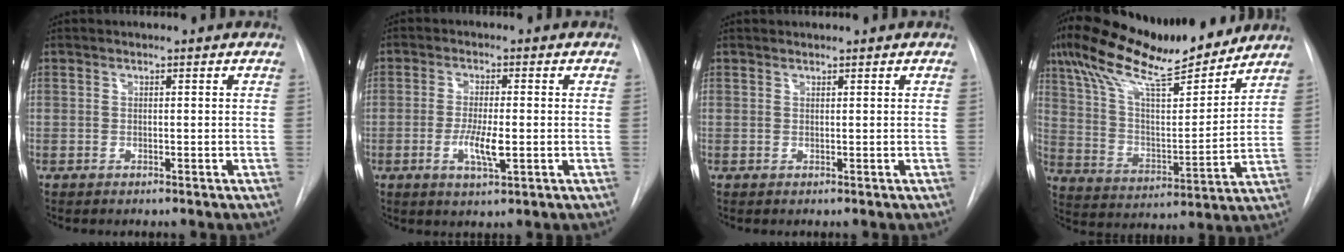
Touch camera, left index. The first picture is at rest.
{"total": 4.9, "force": [-1.2, 0.9, 4.7], "torque": [-0.092, -0.008, -0.018]}
{"total": 0.5, "force": [0.5, 0.0, -0.1], "torque": [-0.003, 0.007, 0.012]}
{"total": 20.0, "force": [16.1, 3.5, 11.3], "torque": [-0.203, 0.020, 0.278]}